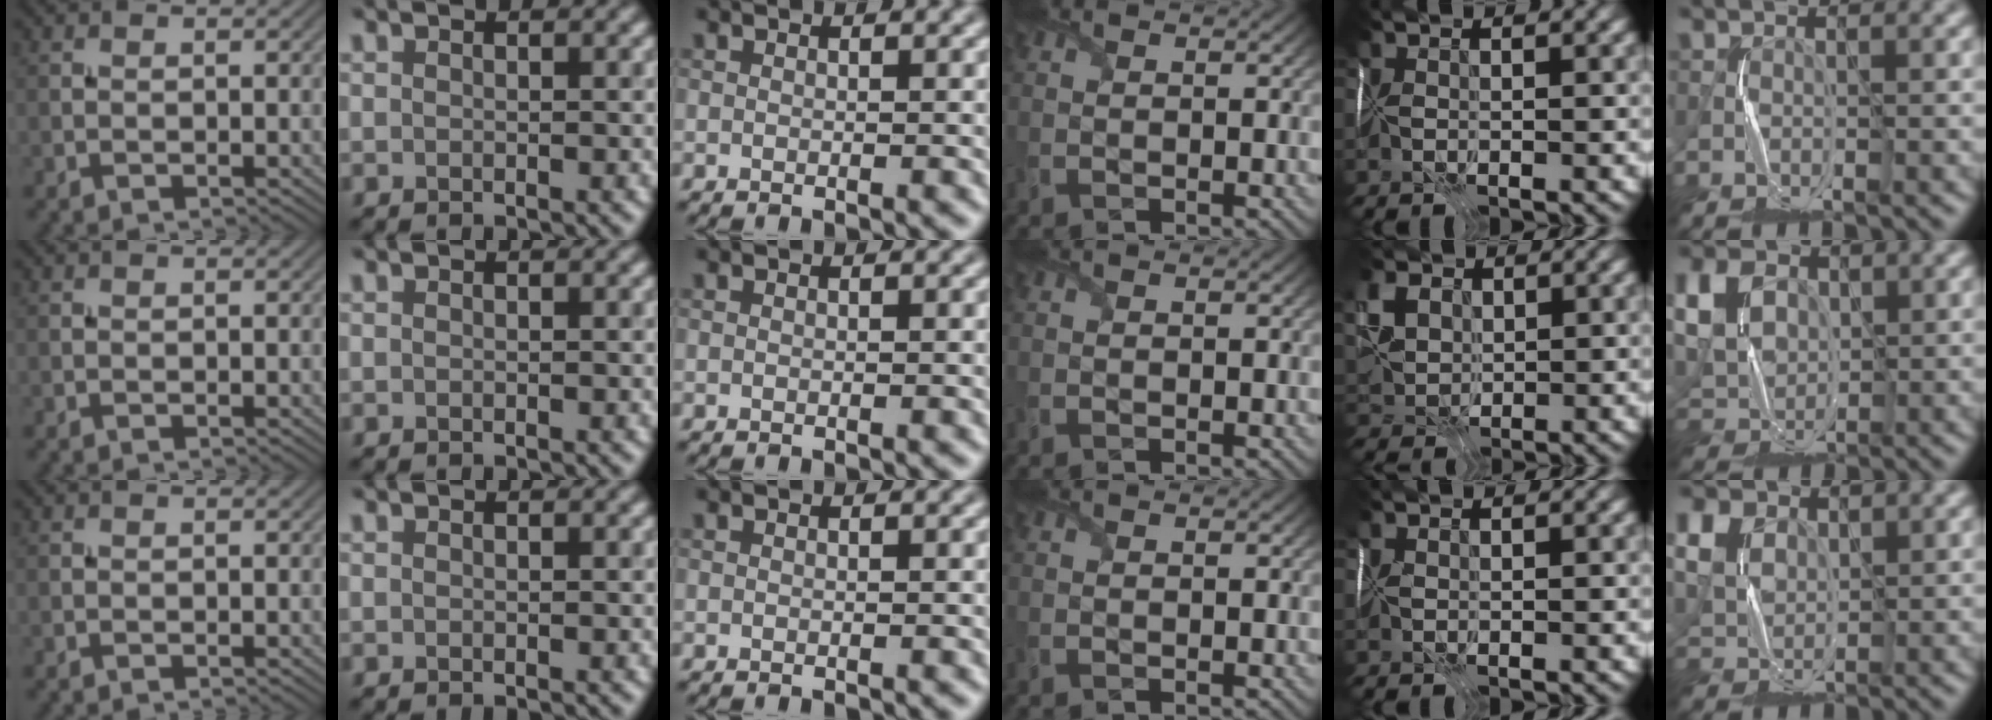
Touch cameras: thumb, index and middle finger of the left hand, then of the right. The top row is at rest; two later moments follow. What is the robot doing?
{"motion": "fold", "object": "shipping label"}